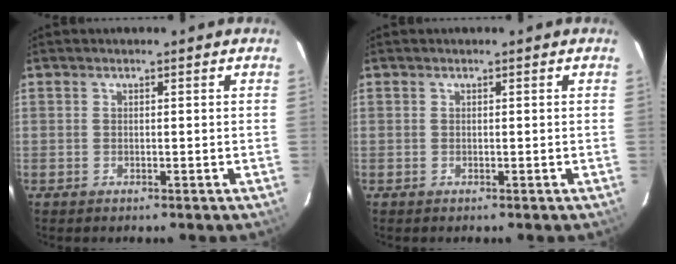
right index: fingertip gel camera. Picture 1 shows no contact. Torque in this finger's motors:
{"motor_torque": [0.00, 0.00, 0.00, 0.00]}